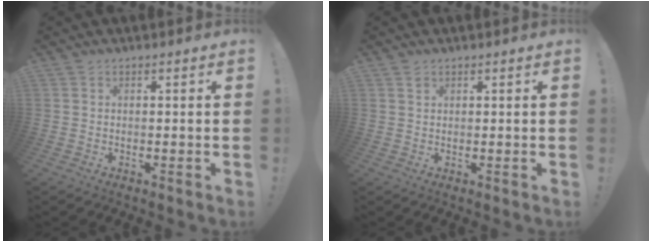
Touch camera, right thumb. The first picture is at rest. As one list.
[{"total": 1.0, "force": [0.6, 0.7, 0.3], "torque": [-0.003, 0.000, 0.011]}]